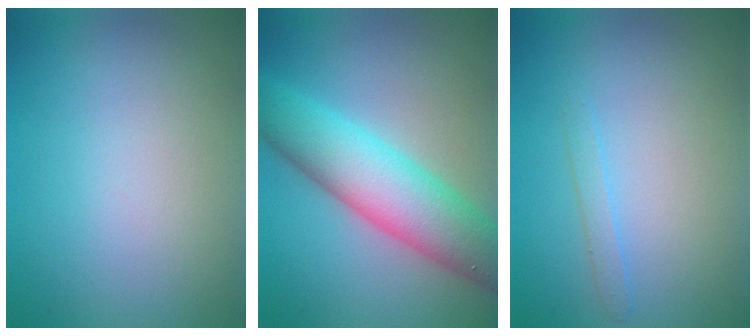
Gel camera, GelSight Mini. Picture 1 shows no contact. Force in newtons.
{"total": 8.4, "press": 8.4, "slide": 0.2}
{"total": 1.0, "press": 1.0, "slide": 0.0}